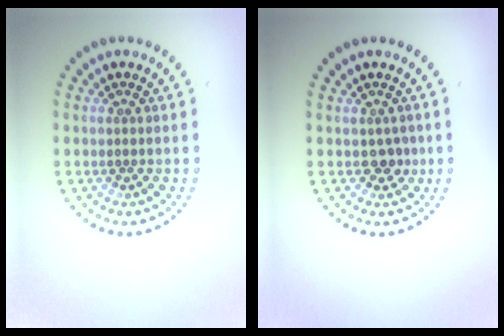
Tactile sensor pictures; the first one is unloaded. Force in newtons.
{"total": 1.2, "press": 1.0, "slide": 0.5}